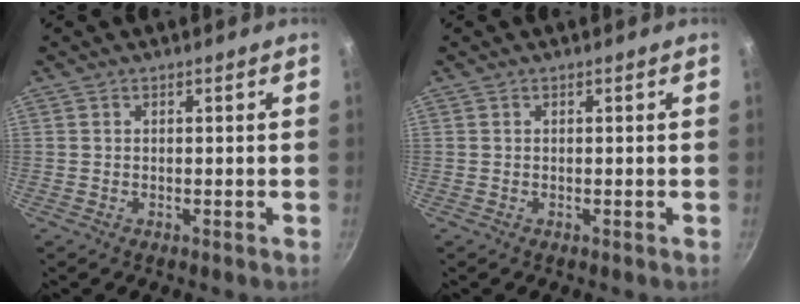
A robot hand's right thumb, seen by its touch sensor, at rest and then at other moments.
{"total": 0.0}